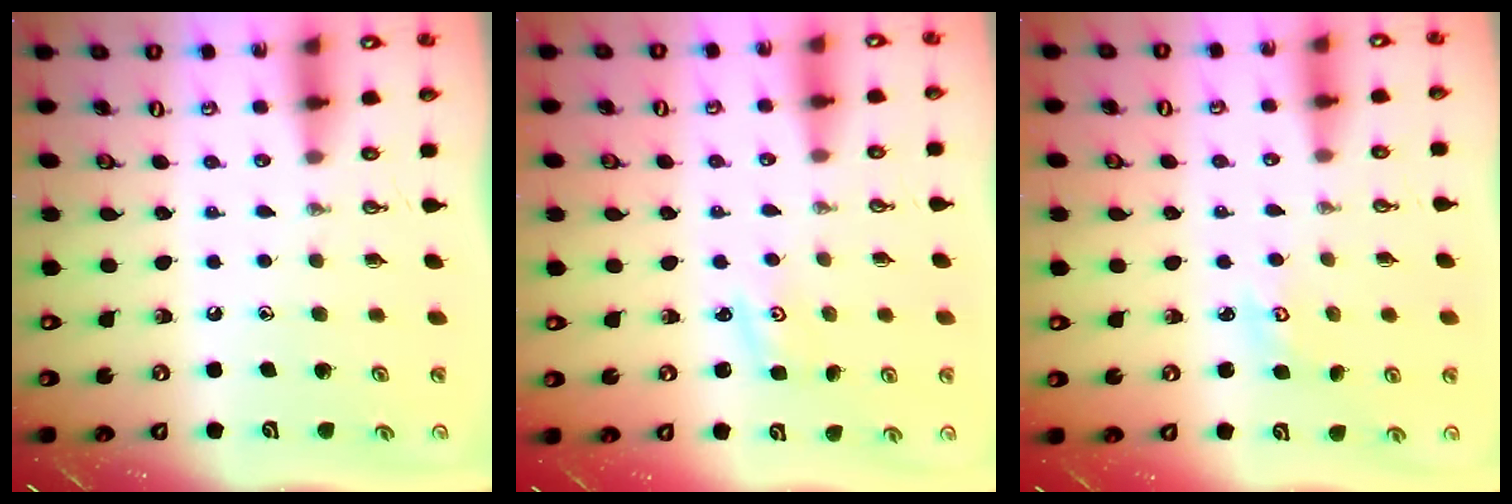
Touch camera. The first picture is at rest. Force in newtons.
{"total": 1.2, "press": 1.2, "slide": 0.2}
{"total": 2.8, "press": 2.8, "slide": 0.3}